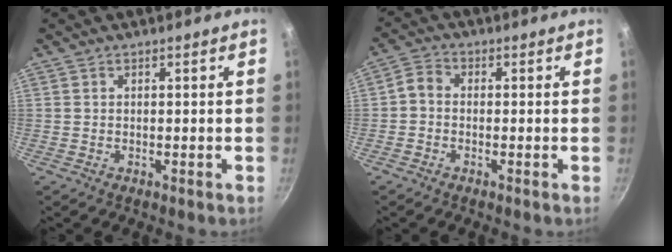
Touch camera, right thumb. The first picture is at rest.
{"total": 2.8, "force": [-0.9, 2.1, 1.6], "torque": [-0.037, 0.017, -0.029]}